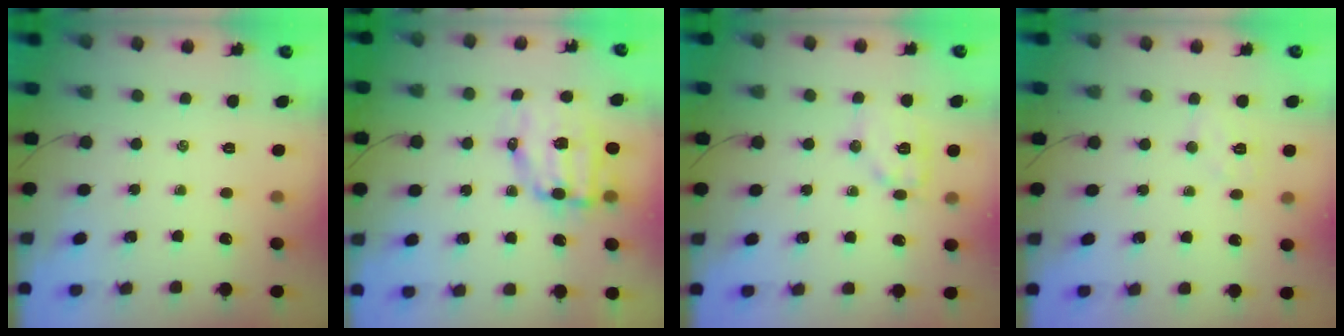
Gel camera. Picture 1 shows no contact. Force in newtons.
{"total": 10.6, "press": 10.3, "slide": 2.3}
{"total": 10.7, "press": 10.7, "slide": 0.4}
{"total": 5.7, "press": 5.7, "slide": 1.0}